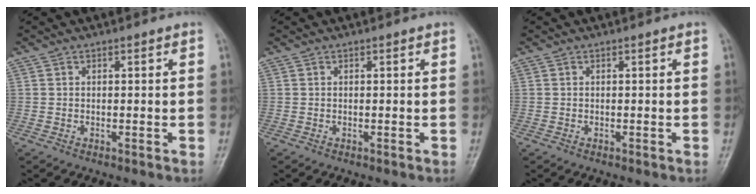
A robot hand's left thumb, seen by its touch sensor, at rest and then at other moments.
{"total": 0.0}
{"total": 0.0}